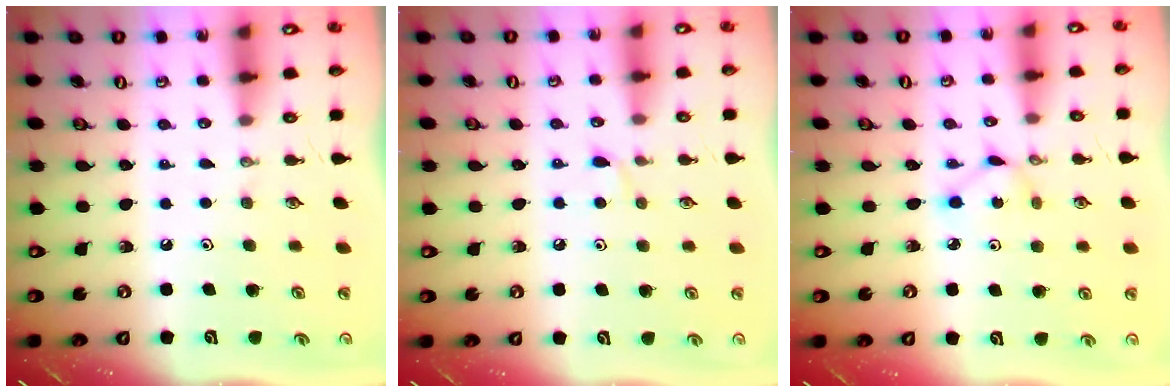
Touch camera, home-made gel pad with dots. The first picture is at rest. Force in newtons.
{"total": 4.9, "press": 4.8, "slide": 0.7}
{"total": 3.0, "press": 3.0, "slide": 0.1}